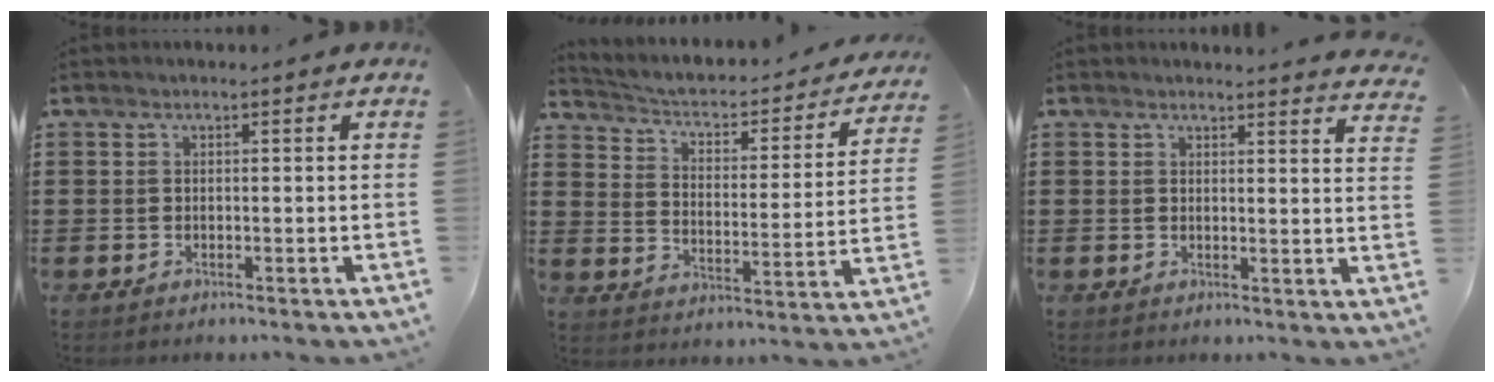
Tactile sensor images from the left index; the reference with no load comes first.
{"total": 2.5, "force": [1.8, 1.0, 1.3], "torque": [-0.042, -0.025, 0.019]}
{"total": 2.6, "force": [2.5, -0.3, 0.3], "torque": [-0.007, -0.015, 0.047]}